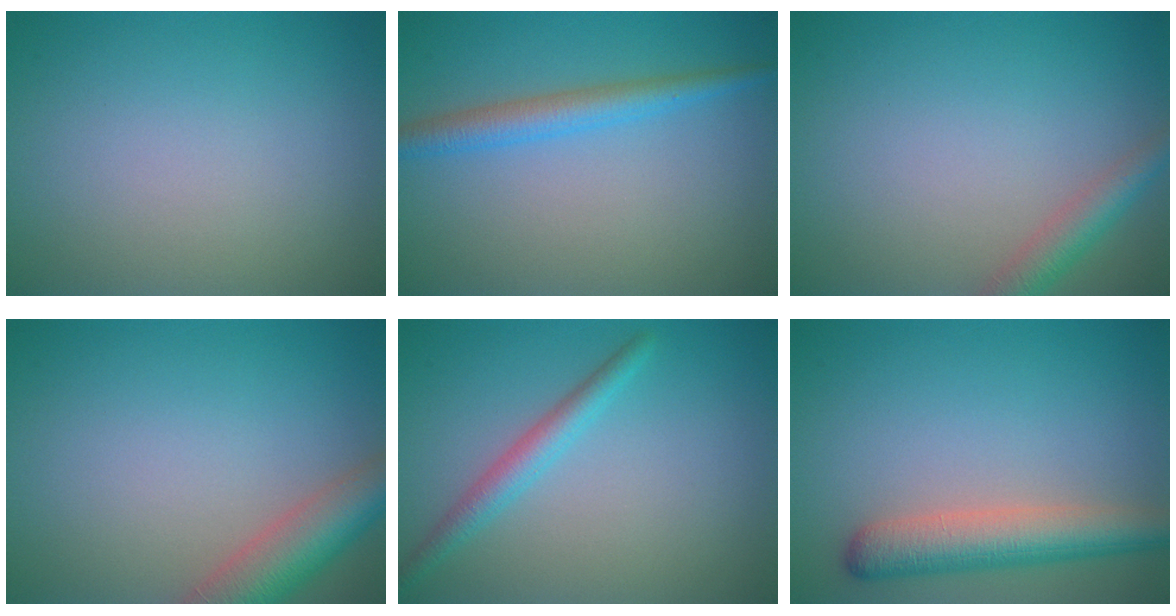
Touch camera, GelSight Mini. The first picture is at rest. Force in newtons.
{"total": 3.0, "press": 3.0, "slide": 0.1}
{"total": 2.6, "press": 2.6, "slide": 0.2}
{"total": 5.4, "press": 5.4, "slide": 0.5}
{"total": 2.3, "press": 2.3, "slide": 0.0}
{"total": 5.1, "press": 5.1, "slide": 0.3}